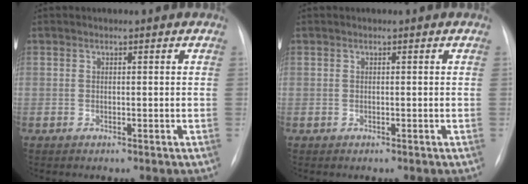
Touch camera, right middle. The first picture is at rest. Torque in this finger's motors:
{"motor_torque": [0.96, -1.17, 0.06, 0.02]}